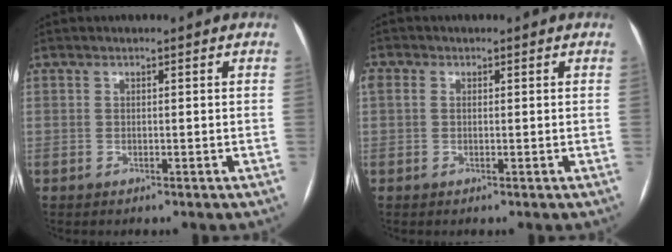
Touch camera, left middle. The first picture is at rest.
{"total": 1.7, "force": [0.4, 1.2, 1.1], "torque": [-0.038, 0.017, 0.011]}